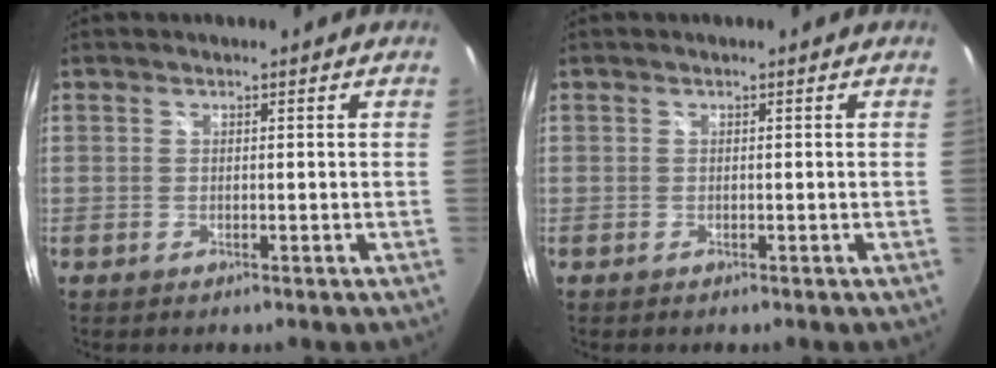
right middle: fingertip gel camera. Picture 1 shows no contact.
{"total": 0.0}